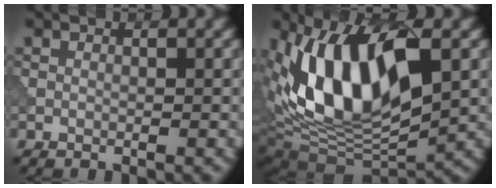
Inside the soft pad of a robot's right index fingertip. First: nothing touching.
{"total": 11.7, "force": [2.8, 5.8, 9.8], "torque": [-0.183, 0.000, 0.050]}